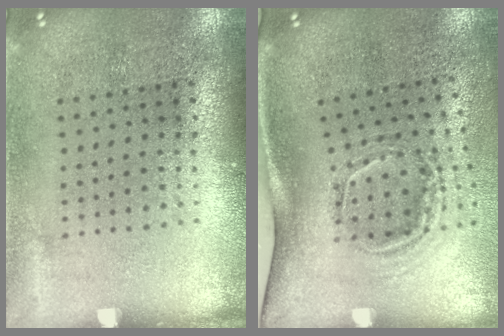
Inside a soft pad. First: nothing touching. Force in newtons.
{"total": 2.1, "press": 1.3, "slide": 1.6}